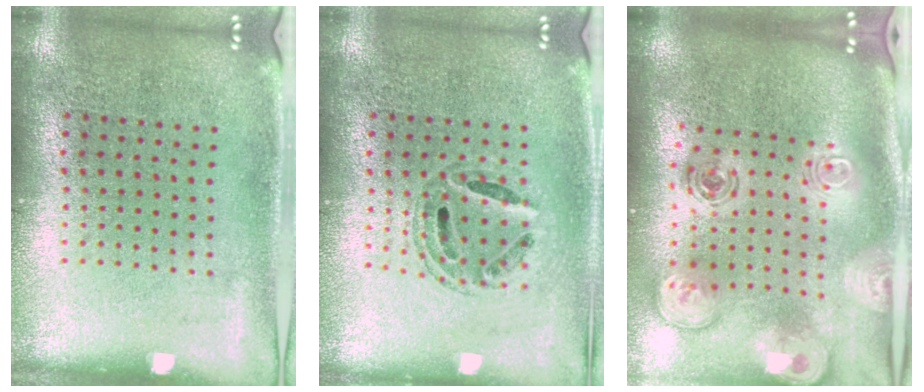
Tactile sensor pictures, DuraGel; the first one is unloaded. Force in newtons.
{"total": 0.7, "press": 0.7, "slide": 0.3}
{"total": 2.9, "press": 2.0, "slide": 2.1}